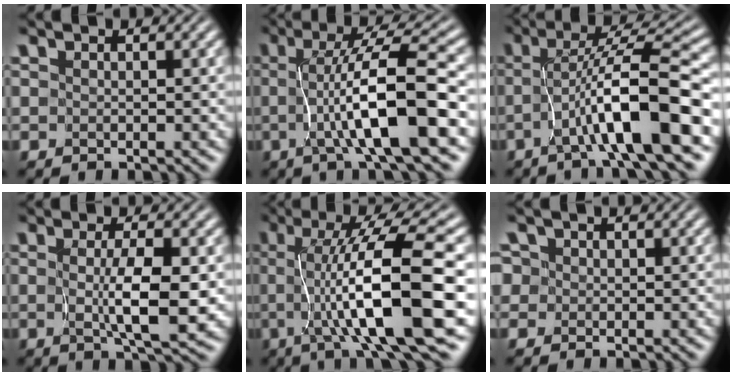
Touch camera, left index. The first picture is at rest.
{"total": 9.3, "force": [-1.1, 1.6, 9.1], "torque": [-0.134, 0.011, -0.023]}
{"total": 9.1, "force": [-2.3, 1.4, 8.7], "torque": [-0.130, 0.015, -0.044]}
{"total": 4.7, "force": [-0.3, 0.8, 4.6], "torque": [-0.083, -0.005, -0.001]}
{"total": 11.8, "force": [-1.0, 2.1, 11.5], "torque": [-0.160, 0.008, -0.018]}
{"total": 2.8, "force": [1.1, 2.4, 0.9], "torque": [-0.009, 0.017, -0.001]}